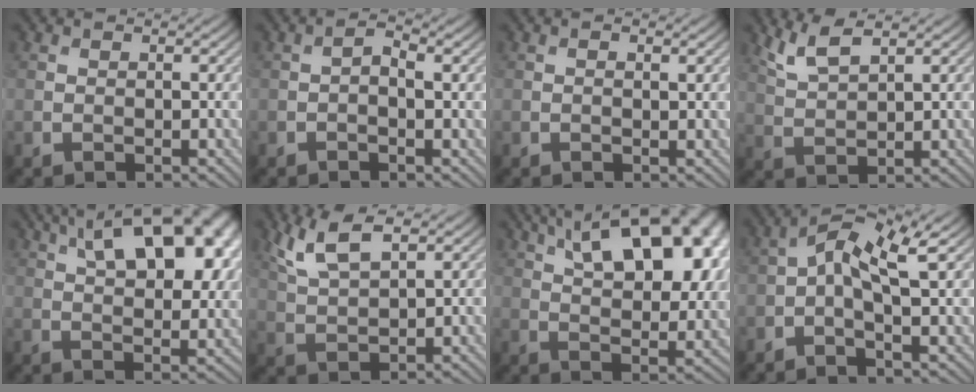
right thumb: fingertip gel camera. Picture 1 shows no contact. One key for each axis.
{"total": 1.9, "fx": -0.1, "fy": 0.9, "fz": 1.7, "tx": -0.028, "ty": 0.003, "tz": -0.005}
{"total": 0.9, "fx": 0.2, "fy": 0.3, "fz": 0.8, "tx": -0.013, "ty": -0.003, "tz": 0.004}
{"total": 4.4, "fx": 3.2, "fy": 1.2, "fz": 2.8, "tx": -0.076, "ty": 0.003, "tz": 0.074}
{"total": 17.5, "fx": 8.1, "fy": 8.2, "fz": 13.2, "tx": -0.191, "ty": 0.043, "tz": 0.112}
{"total": 7.2, "fx": 4.4, "fy": 2.5, "fz": 5.1, "tx": -0.123, "ty": 0.008, "tz": 0.095}
{"total": 19.9, "fx": 9.4, "fy": 9.5, "fz": 14.7, "tx": -0.217, "ty": 0.048, "tz": 0.140}
{"total": 6.8, "fx": 1.5, "fy": 2.5, "fz": 6.2, "tx": -0.115, "ty": 0.011, "tz": 0.016}